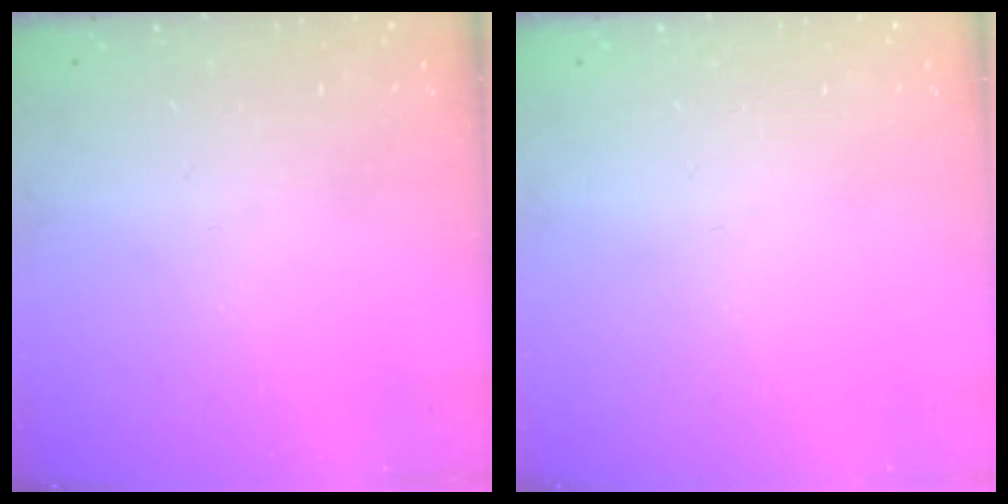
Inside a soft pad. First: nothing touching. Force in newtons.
{"total": 0.0}